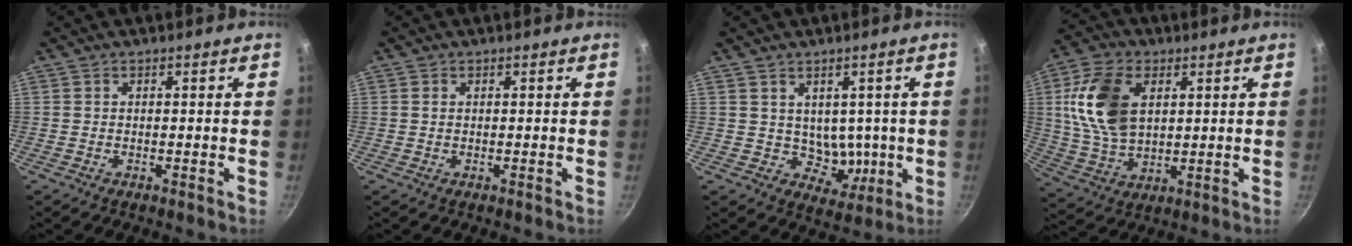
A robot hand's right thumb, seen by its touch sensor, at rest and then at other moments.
{"total": 0.6, "force": [0.1, 0.4, 0.4], "torque": [-0.008, 0.001, 0.003]}
{"total": 6.1, "force": [0.7, 5.1, 3.3], "torque": [-0.020, -0.016, 0.024]}
{"total": 15.2, "force": [3.8, 9.7, 11.1], "torque": [-0.199, -0.005, 0.077]}